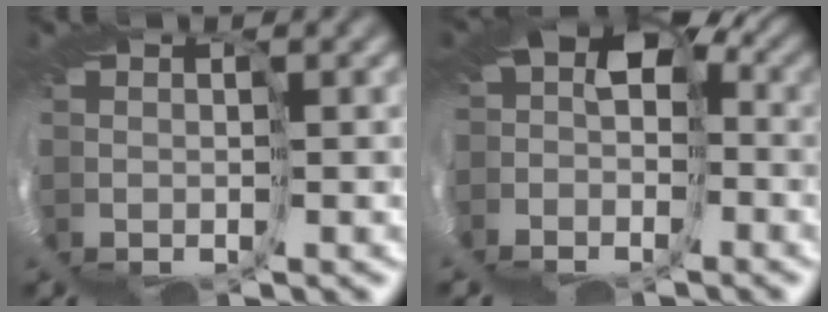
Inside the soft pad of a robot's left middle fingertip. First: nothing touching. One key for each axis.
{"total": 6.1, "fx": -2.4, "fy": 4.8, "fz": 2.9, "tx": -0.055, "ty": -0.009, "tz": -0.029}